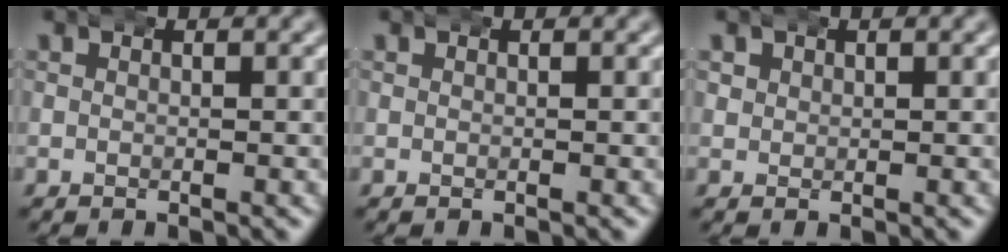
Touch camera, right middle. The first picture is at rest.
{"total": 0.0}
{"total": 1.7, "force": [0.5, 1.5, 0.5], "torque": [-0.012, -0.004, 0.013]}